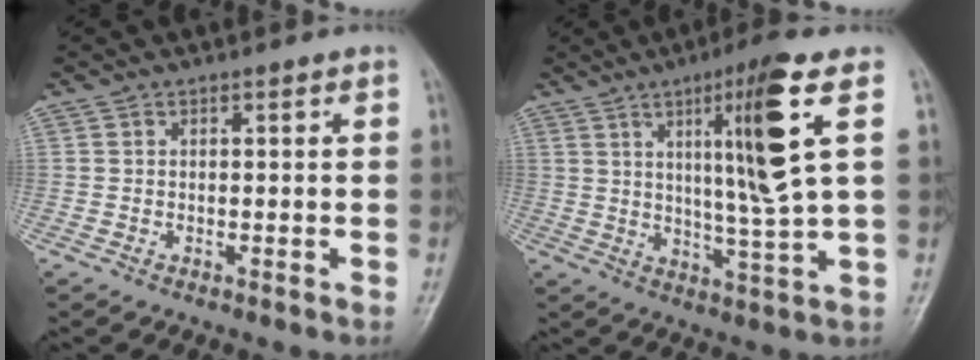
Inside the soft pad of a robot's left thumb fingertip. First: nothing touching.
{"total": 13.6, "force": [4.5, -0.3, 12.8], "torque": [-0.219, -0.030, 0.075]}